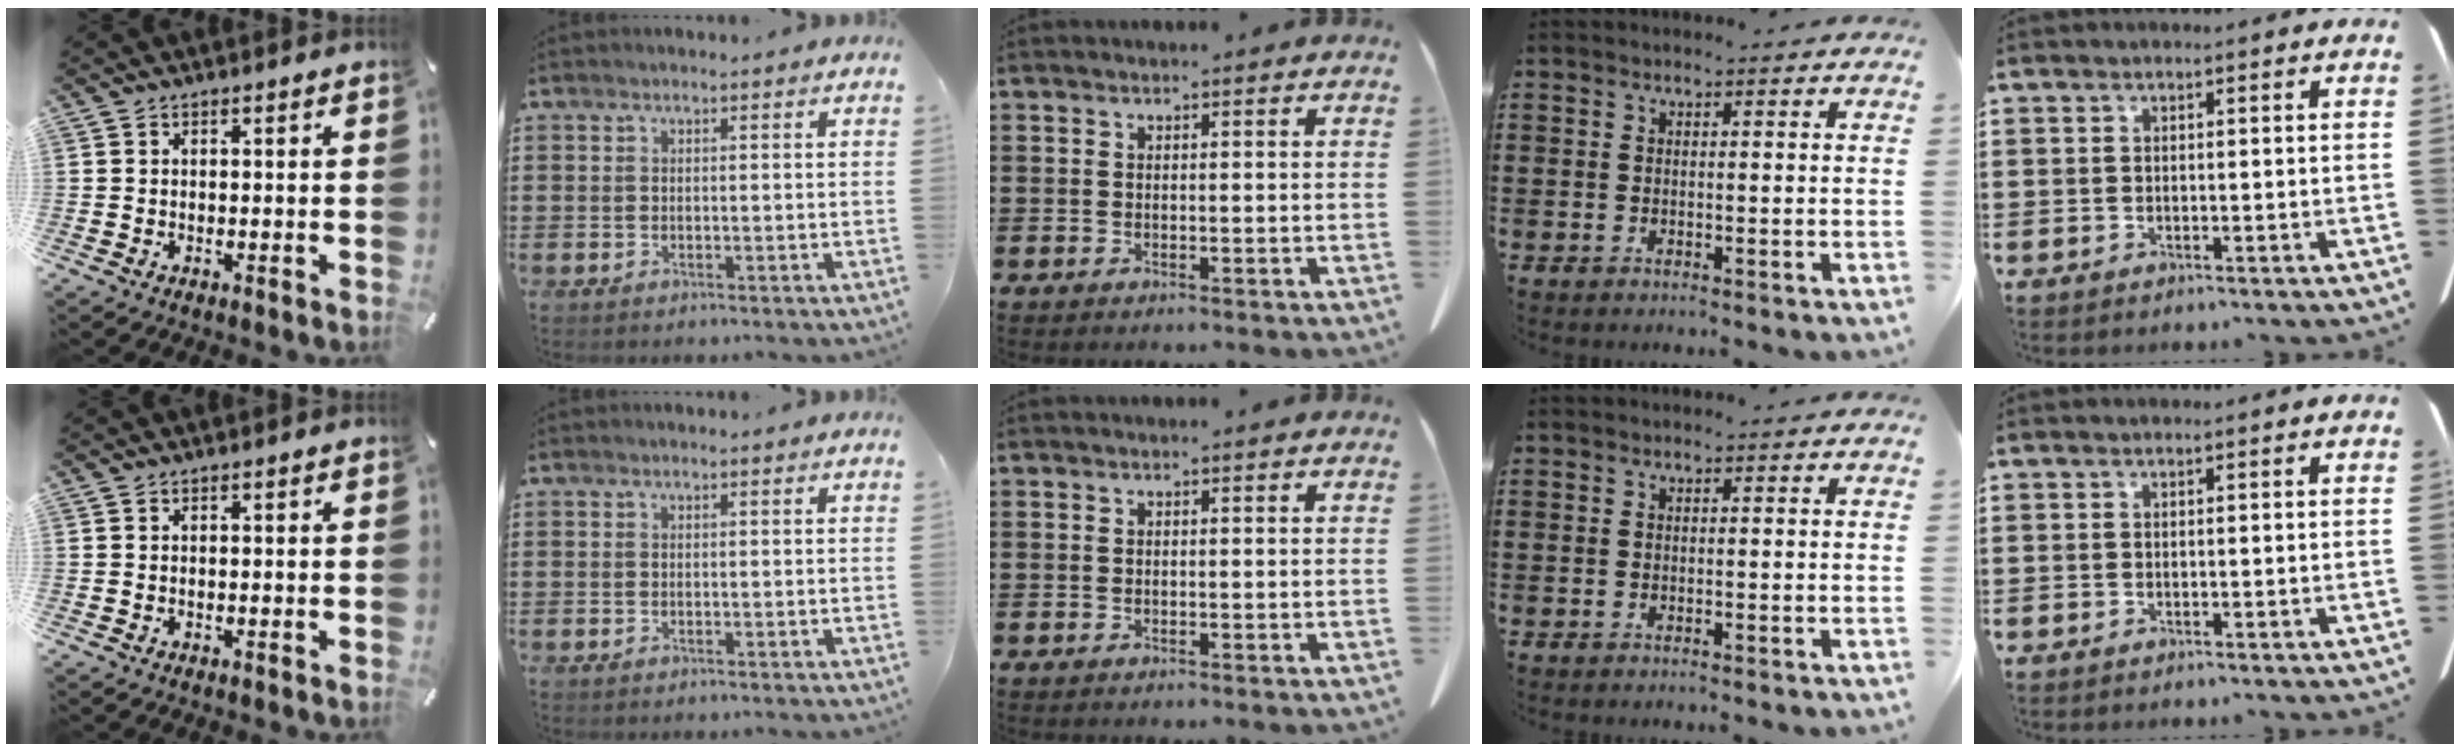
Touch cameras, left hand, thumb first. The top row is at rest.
{}